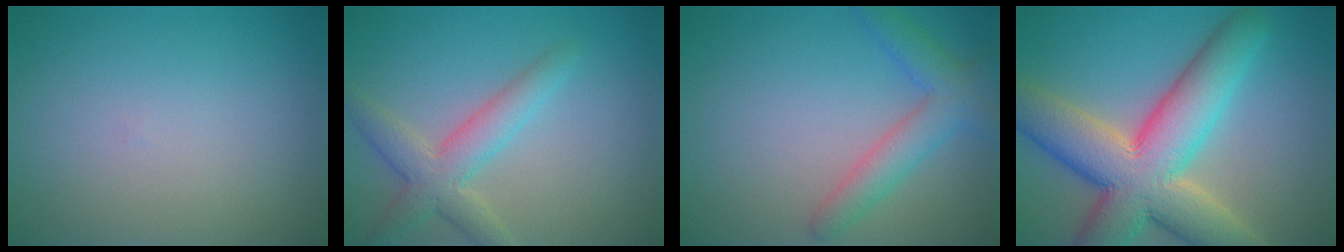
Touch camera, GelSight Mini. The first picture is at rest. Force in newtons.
{"total": 4.0, "press": 4.0, "slide": 0.3}
{"total": 3.6, "press": 3.6, "slide": 0.1}
{"total": 11.8, "press": 11.8, "slide": 0.9}